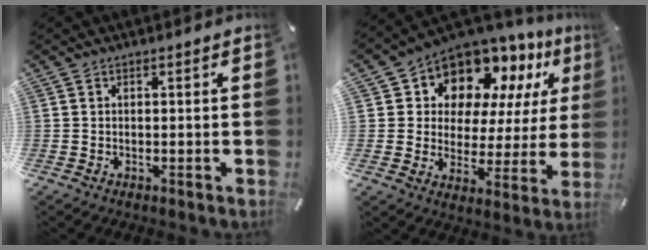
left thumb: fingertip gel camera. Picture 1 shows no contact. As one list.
[{"total": 11.0, "force": [9.0, 6.3, 1.2], "torque": [-0.039, -0.090, 0.164]}]